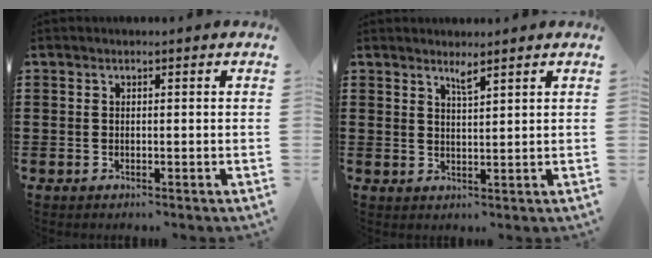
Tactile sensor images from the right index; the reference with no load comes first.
{"total": 2.1, "force": [1.7, 0.1, 1.2], "torque": [-0.024, 0.000, 0.030]}